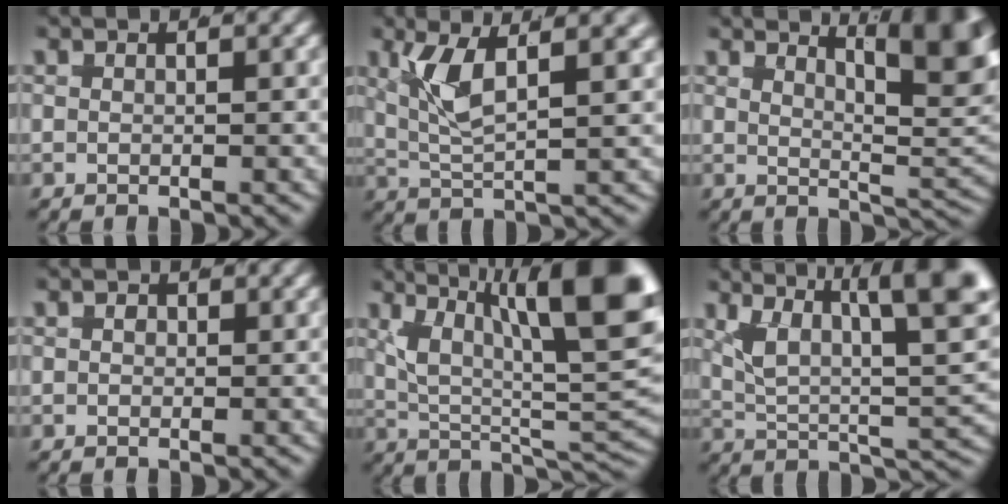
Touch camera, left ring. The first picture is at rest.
{"total": 4.8, "force": [1.6, 1.9, 4.1], "torque": [-0.096, -0.002, 0.026]}
{"total": 9.7, "force": [3.2, 4.0, 8.2], "torque": [-0.068, 0.000, 0.040]}
{"total": 0.7, "force": [-0.3, 0.6, 0.2], "torque": [-0.011, -0.005, -0.003]}
{"total": 15.1, "force": [2.7, 8.5, 12.2], "torque": [-0.160, -0.009, 0.033]}
{"total": 14.3, "force": [3.6, 8.6, 10.9], "torque": [-0.145, 0.003, 0.036]}